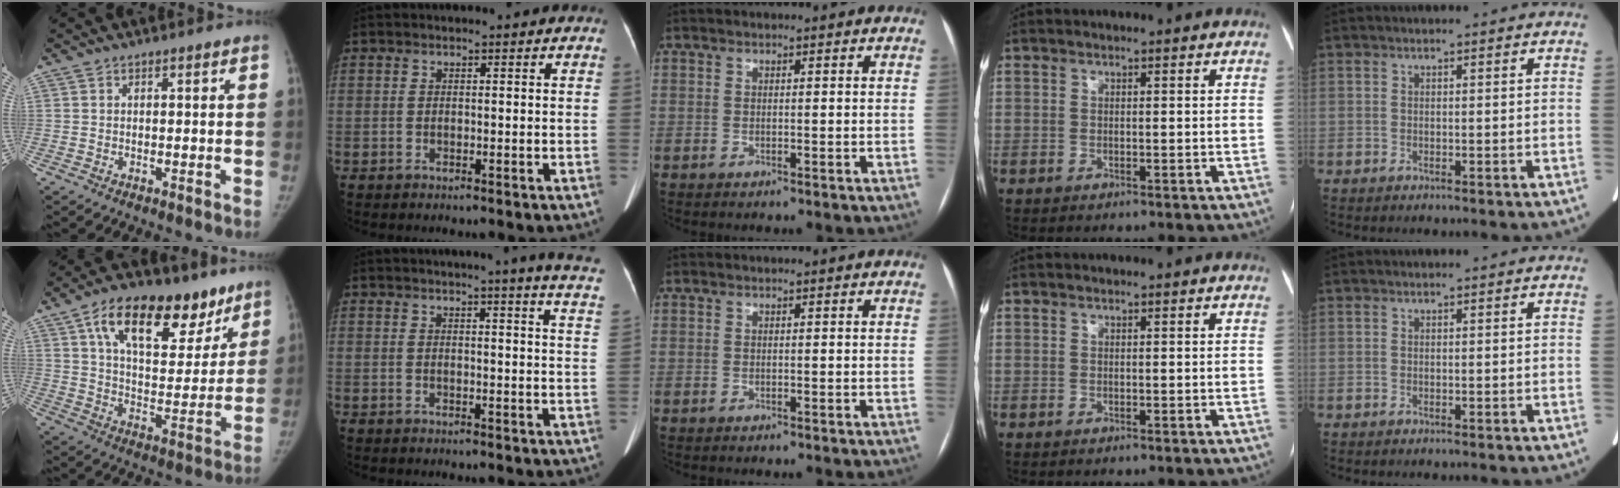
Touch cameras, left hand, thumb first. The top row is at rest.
{"thumb": {"total": 23.1, "force": [13.3, 11.8, 14.8], "torque": [-0.186, -0.028, 0.213]}, "index": {"total": 13.1, "force": [11.5, -1.3, 6.1], "torque": [-0.076, -0.067, 0.108]}}